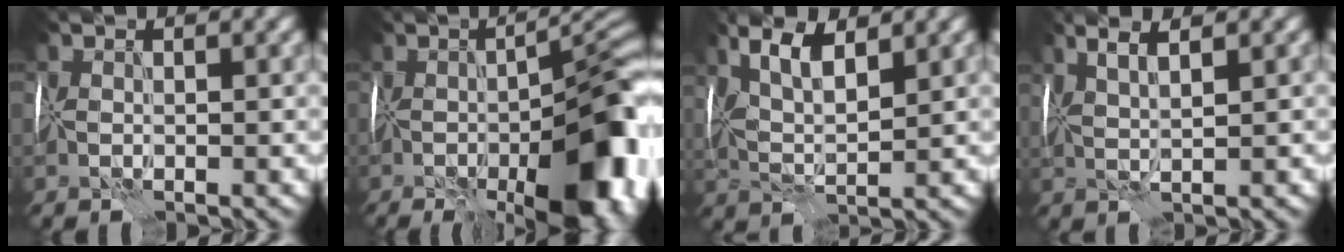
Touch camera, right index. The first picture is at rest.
{"total": 14.6, "force": [-4.1, 5.4, 12.9], "torque": [-0.154, -0.023, -0.054]}
{"total": 5.3, "force": [2.5, 1.8, 4.3], "torque": [-0.087, 0.002, 0.045]}
{"total": 3.1, "force": [1.5, 0.4, 2.6], "torque": [-0.041, 0.006, 0.017]}